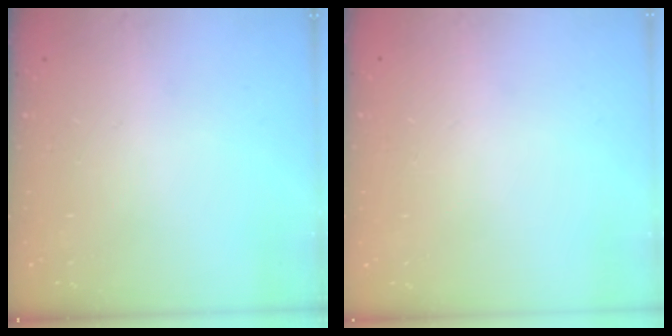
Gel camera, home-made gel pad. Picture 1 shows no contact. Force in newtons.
{"total": 0.0}